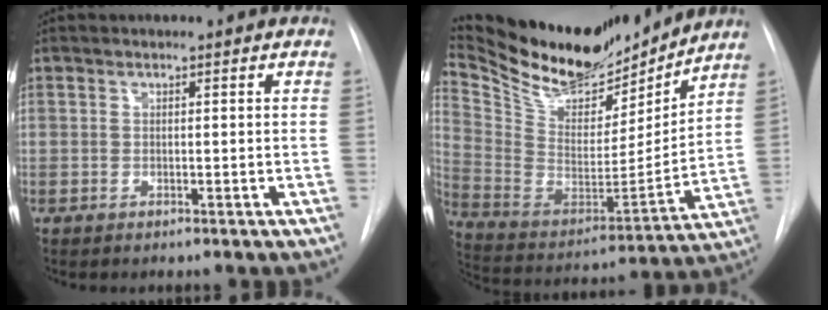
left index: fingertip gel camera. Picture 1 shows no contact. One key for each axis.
{"total": 23.5, "fx": 20.7, "fy": 7.1, "fz": 8.7, "tx": -0.176, "ty": -0.020, "tz": 0.338}